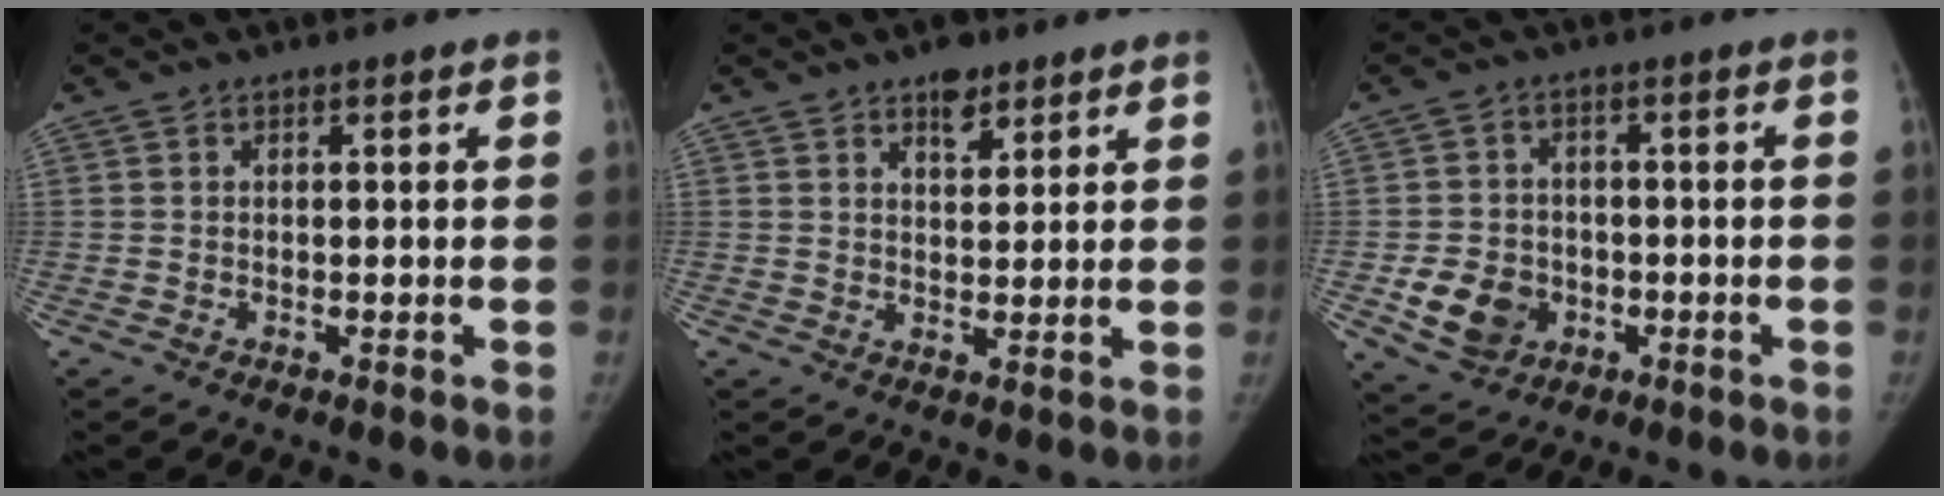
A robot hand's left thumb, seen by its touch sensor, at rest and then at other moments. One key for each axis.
{"total": 4.8, "fx": 3.3, "fy": 2.6, "fz": 2.5, "tx": -0.015, "ty": -0.018, "tz": 0.050}
{"total": 8.2, "fx": -2.4, "fy": 6.9, "fz": 3.9, "tx": -0.047, "ty": 0.009, "tz": -0.032}